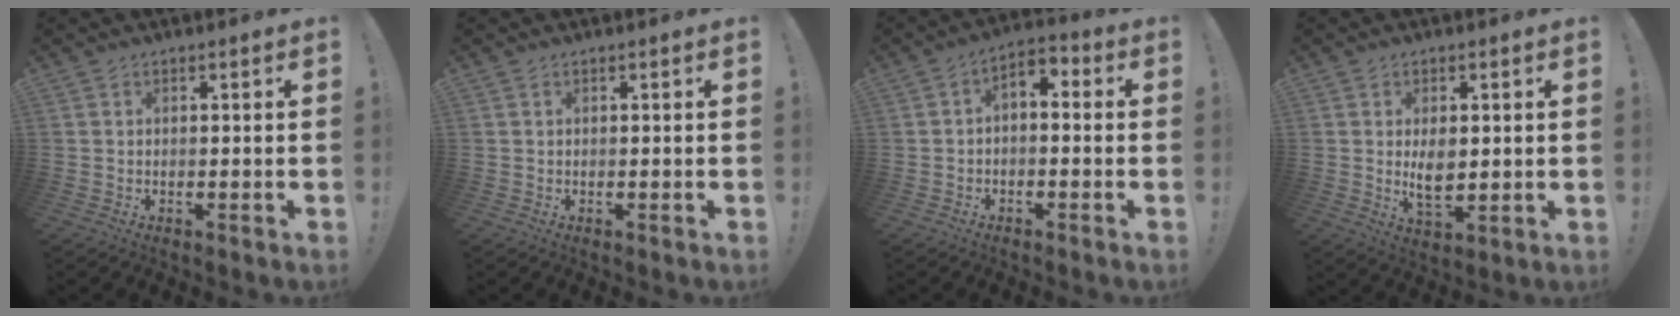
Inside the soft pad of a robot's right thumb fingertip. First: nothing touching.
{"total": 0.0}
{"total": 3.8, "force": [-1.8, 2.0, 2.6], "torque": [-0.043, 0.011, -0.029]}
{"total": 6.2, "force": [1.0, 3.7, 4.9], "torque": [-0.073, -0.008, 0.013]}